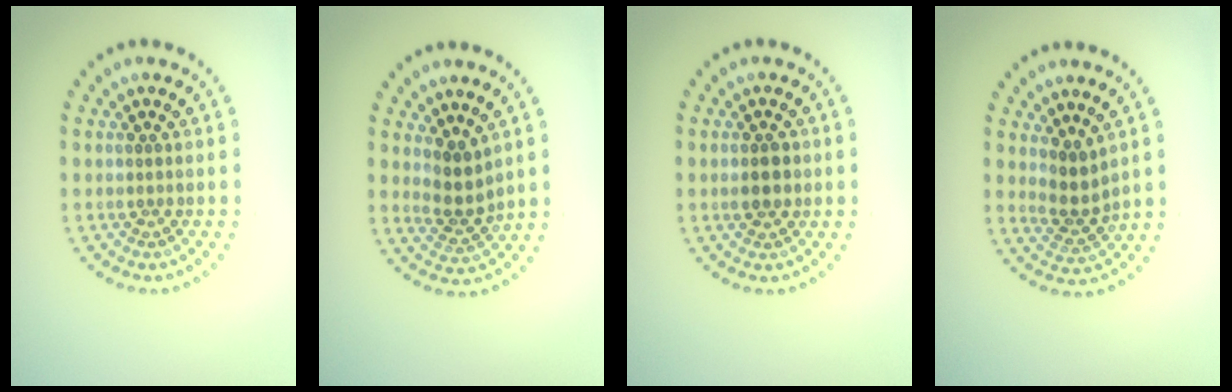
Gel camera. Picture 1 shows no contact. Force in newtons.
{"total": 2.6, "press": 2.0, "slide": 1.7}
{"total": 2.3, "press": 2.3, "slide": 0.0}
{"total": 2.5, "press": 2.0, "slide": 1.6}